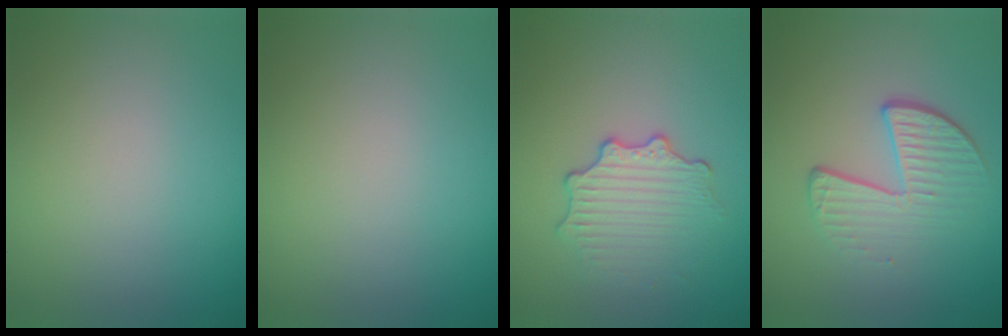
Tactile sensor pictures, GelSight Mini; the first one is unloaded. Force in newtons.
{"total": 0.0}
{"total": 3.0, "press": 2.6, "slide": 1.5}
{"total": 3.9, "press": 2.7, "slide": 2.8}